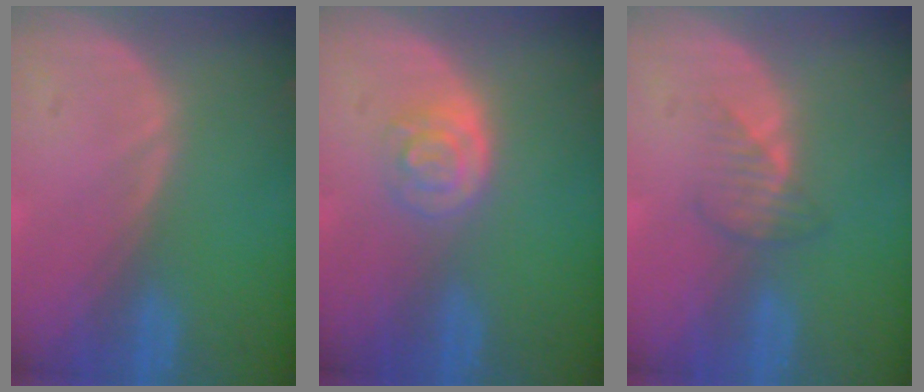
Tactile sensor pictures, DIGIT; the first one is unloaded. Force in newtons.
{"total": 3.9, "press": 3.6, "slide": 1.5}
{"total": 2.5, "press": 2.5, "slide": 0.4}